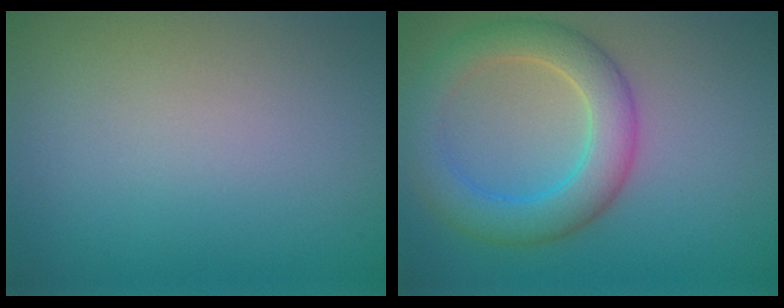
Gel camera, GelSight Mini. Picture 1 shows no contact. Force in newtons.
{"total": 5.6, "press": 5.6, "slide": 0.5}